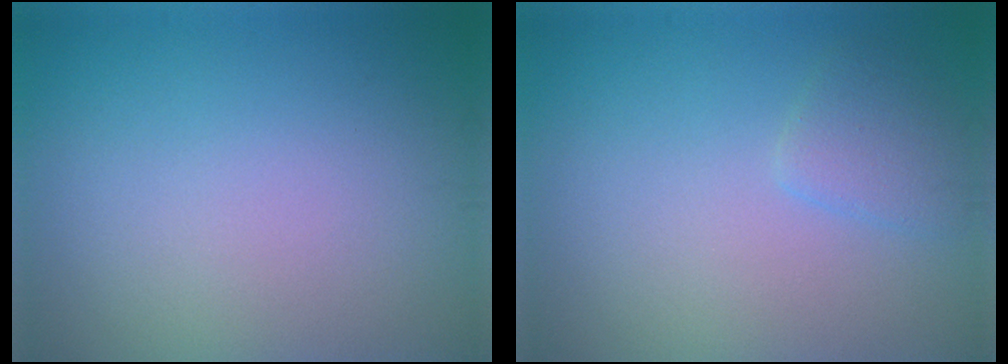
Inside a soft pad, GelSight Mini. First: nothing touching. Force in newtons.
{"total": 1.8, "press": 1.8, "slide": 0.2}